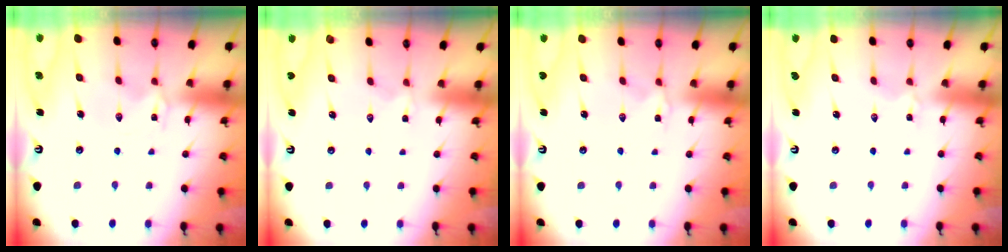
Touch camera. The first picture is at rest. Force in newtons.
{"total": 1.6, "press": 1.6, "slide": 0.4}
{"total": 0.0}
{"total": 3.7, "press": 3.7, "slide": 0.3}